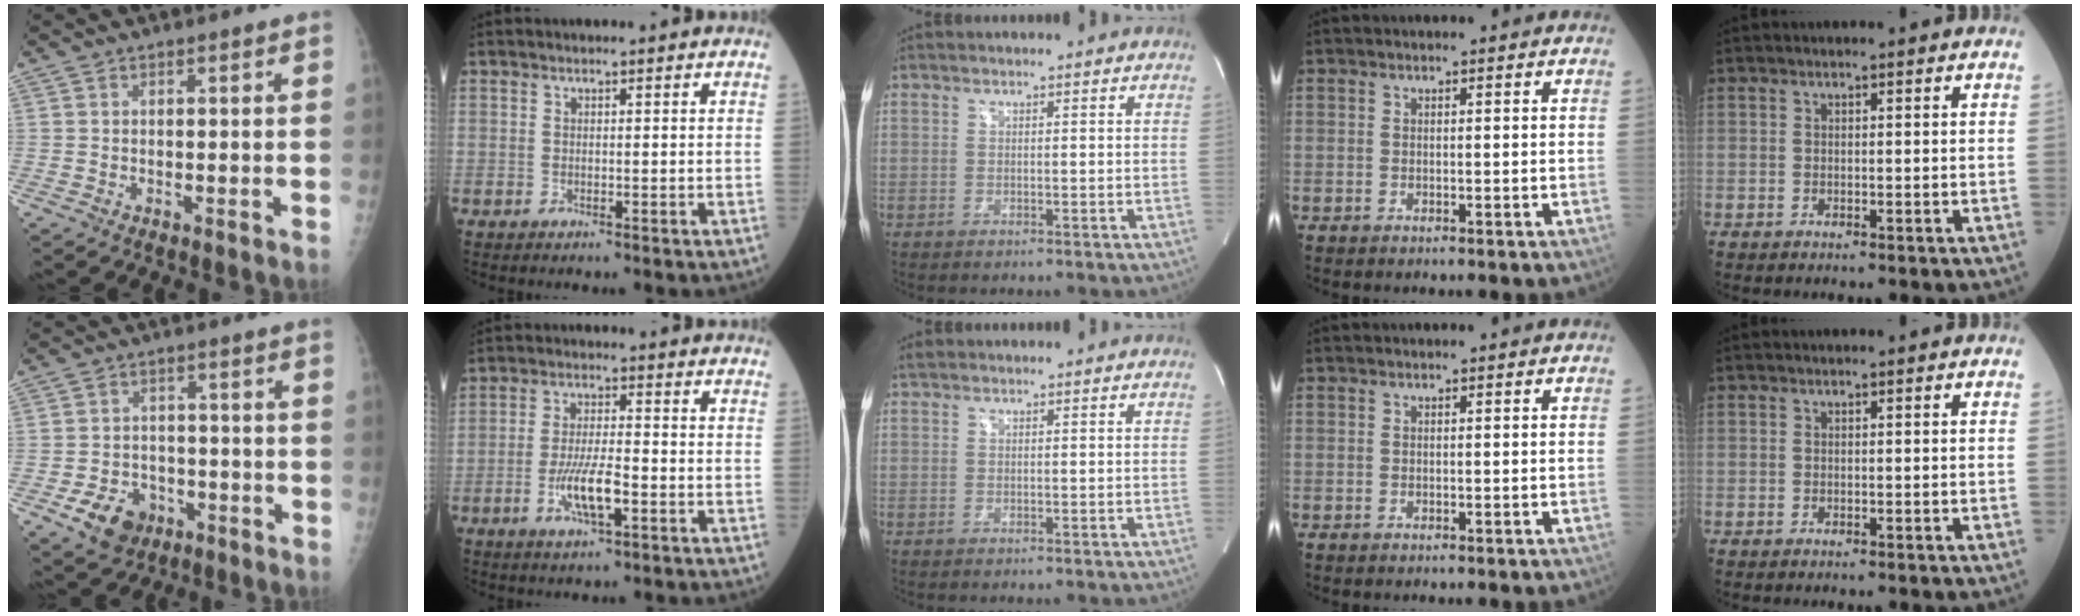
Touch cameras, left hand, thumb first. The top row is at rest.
{"thumb": {"total": 7.9, "force": [-3.9, 6.0, 3.3], "torque": [-0.037, 0.025, -0.056]}, "index": {"total": 6.7, "force": [-2.4, 1.3, 6.1], "torque": [-0.123, -0.005, -0.044]}, "middle": {"total": 0.7, "force": [0.6, 0.4, 0.2], "torque": [-0.011, 0.014, 0.014]}}